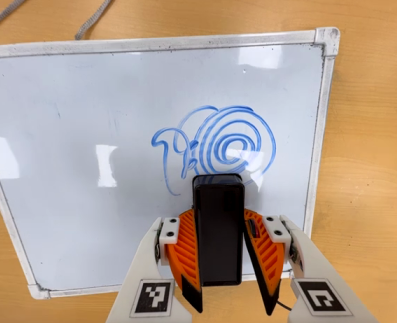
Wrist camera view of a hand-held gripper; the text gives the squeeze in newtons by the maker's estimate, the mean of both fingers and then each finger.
{"total": 4.9, "left": 4.5, "right": 5.4}